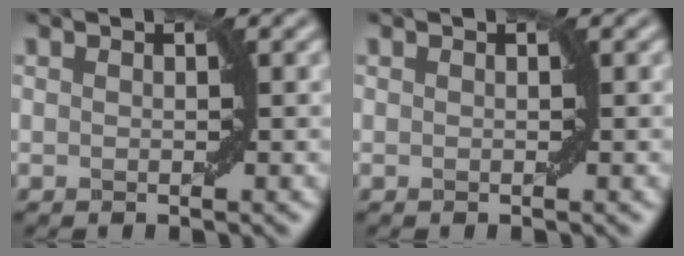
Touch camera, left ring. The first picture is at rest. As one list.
[{"total": 0.0}]